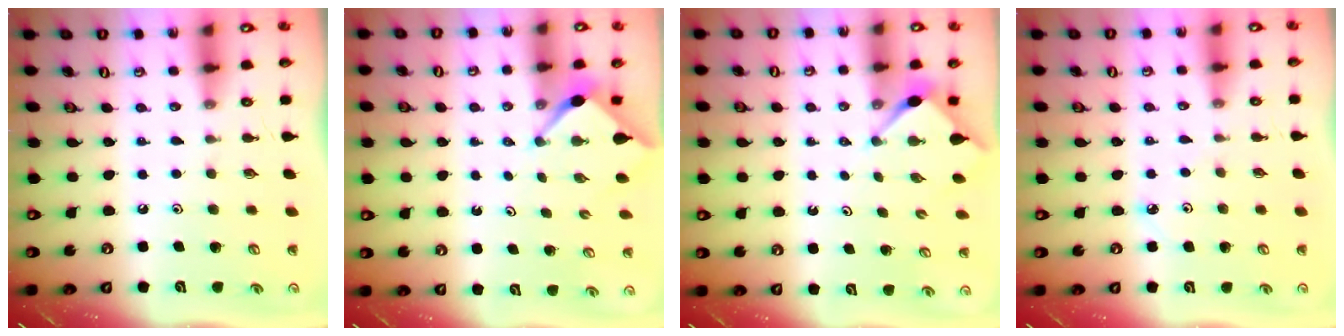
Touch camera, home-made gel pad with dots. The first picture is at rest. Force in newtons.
{"total": 2.6, "press": 2.6, "slide": 0.3}
{"total": 2.7, "press": 2.7, "slide": 0.3}
{"total": 2.5, "press": 2.5, "slide": 0.3}